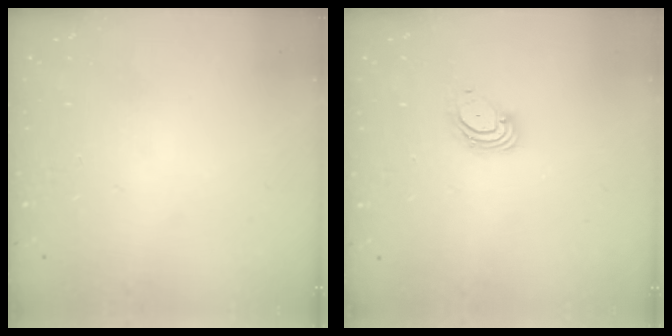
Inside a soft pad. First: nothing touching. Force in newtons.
{"total": 3.2, "press": 3.2, "slide": 0.3}